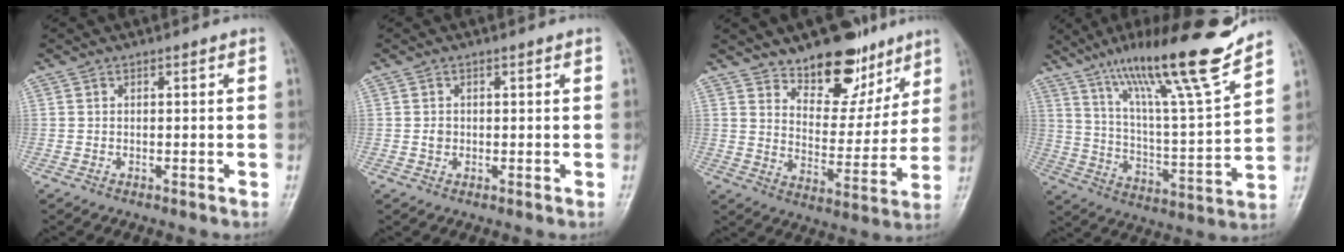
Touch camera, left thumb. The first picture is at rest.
{"total": 1.2, "force": [0.0, 1.0, 0.6], "torque": [-0.006, 0.002, 0.002]}
{"total": 14.4, "force": [10.2, 7.3, 7.2], "torque": [-0.053, -0.071, 0.166]}
{"total": 20.5, "force": [15.2, 1.3, 13.7], "torque": [-0.202, -0.073, 0.259]}